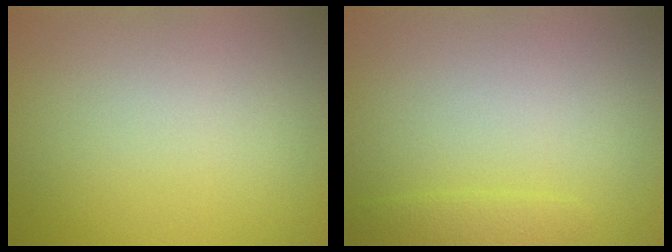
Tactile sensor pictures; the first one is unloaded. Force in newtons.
{"total": 1.2, "press": 1.2, "slide": 0.1}